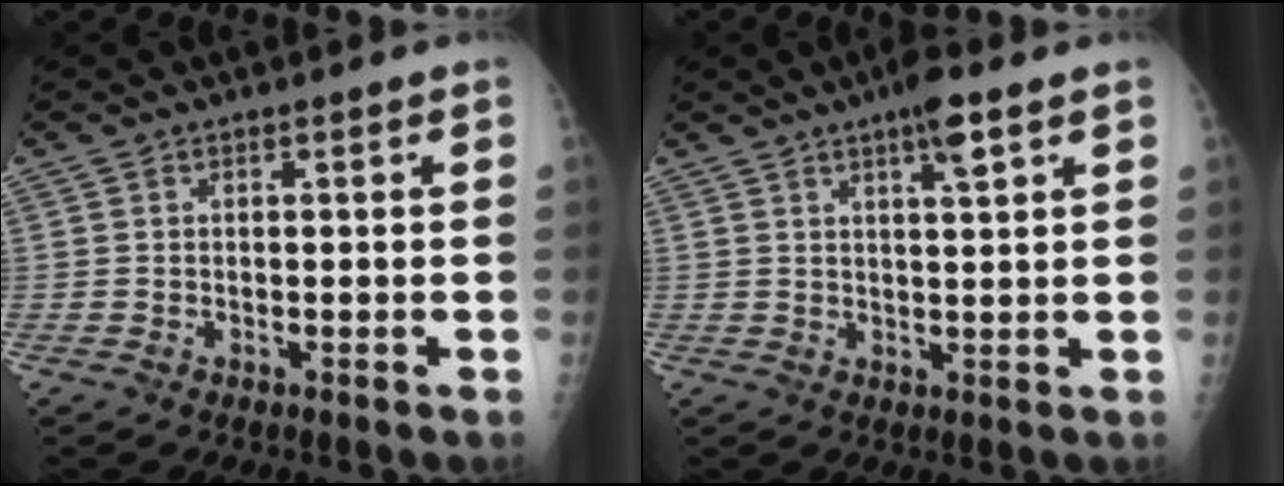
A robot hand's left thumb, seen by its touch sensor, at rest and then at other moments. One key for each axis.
{"total": 5.4, "fx": 3.1, "fy": 0.9, "fz": 4.3, "tx": -0.070, "ty": -0.009, "tz": 0.047}